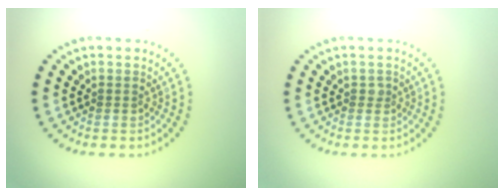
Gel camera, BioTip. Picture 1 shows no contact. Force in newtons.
{"total": 0.6, "press": 0.5, "slide": 0.3}